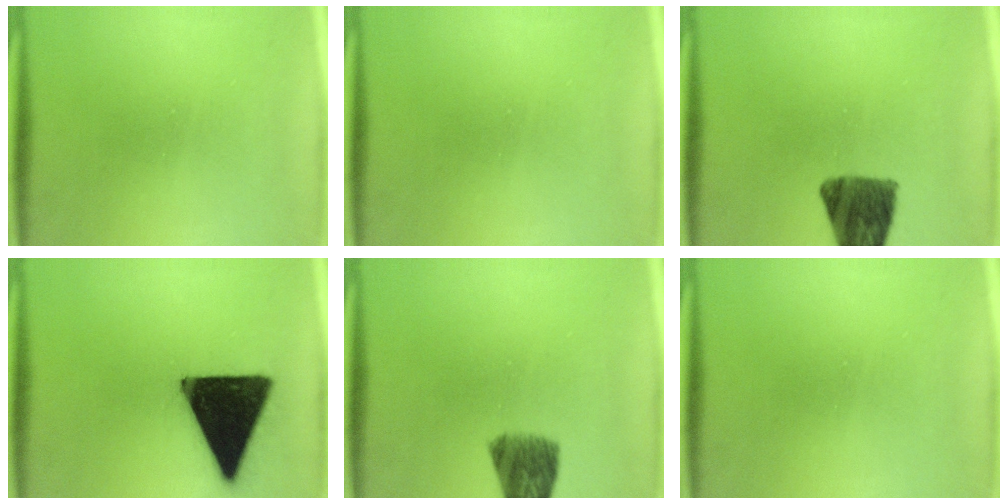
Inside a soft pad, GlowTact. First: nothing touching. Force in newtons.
{"total": 0.0}
{"total": 8.6}
{"total": 19.2}
{"total": 7.5}
{"total": 0.0}